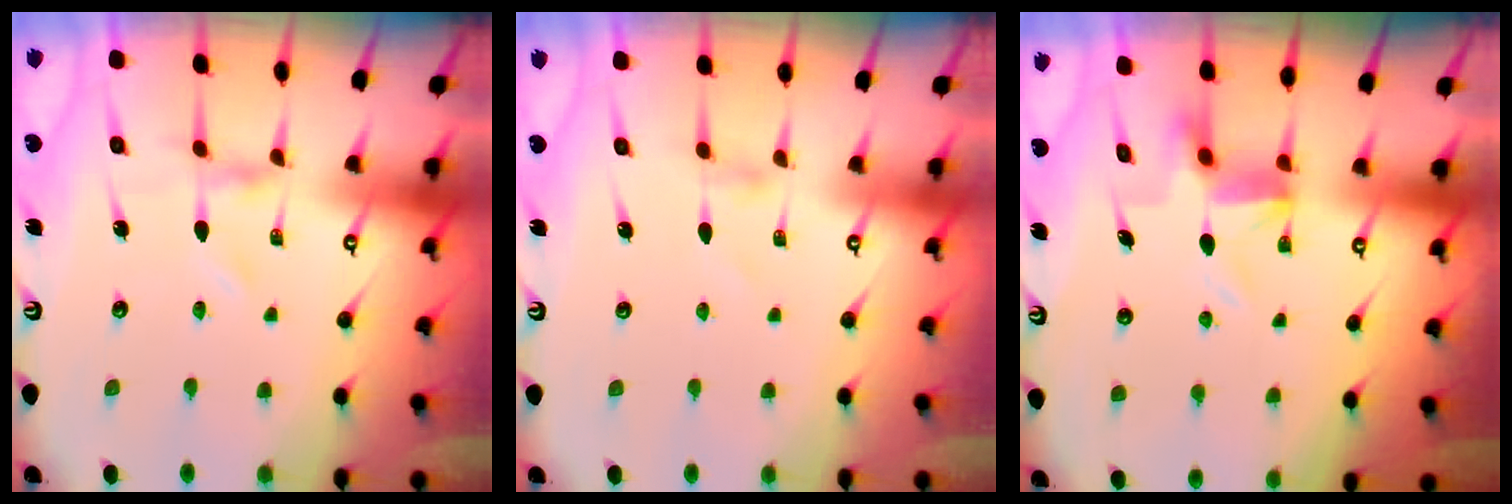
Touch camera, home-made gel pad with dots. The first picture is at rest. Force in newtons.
{"total": 0.0}
{"total": 4.8, "press": 4.8, "slide": 0.3}